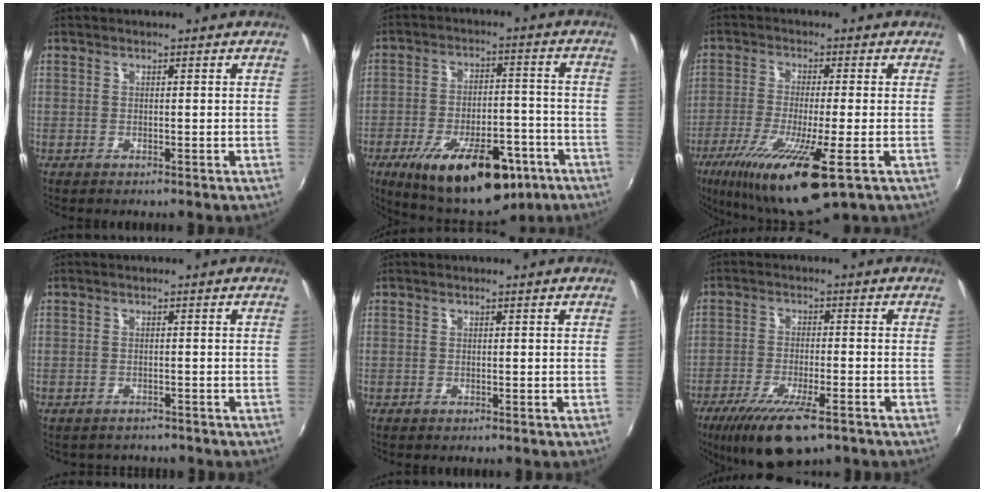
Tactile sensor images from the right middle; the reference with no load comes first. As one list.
[{"total": 20.5, "force": [-12.0, 8.7, 14.2], "torque": [-0.244, -0.017, -0.167]}, {"total": 16.1, "force": [-8.4, 2.4, 13.5], "torque": [-0.272, -0.059, -0.148]}, {"total": 2.5, "force": [-2.2, 1.2, 0.3], "torque": [-0.012, -0.009, -0.030]}, {"total": 0.0}, {"total": 12.3, "force": [-8.2, 3.4, 8.5], "torque": [-0.180, -0.038, -0.142]}]